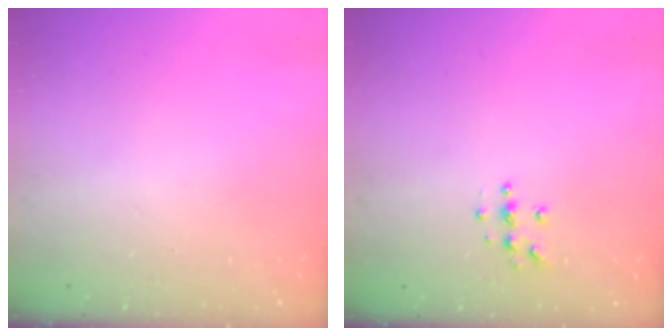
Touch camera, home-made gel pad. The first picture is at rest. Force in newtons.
{"total": 4.6, "press": 4.6, "slide": 0.5}